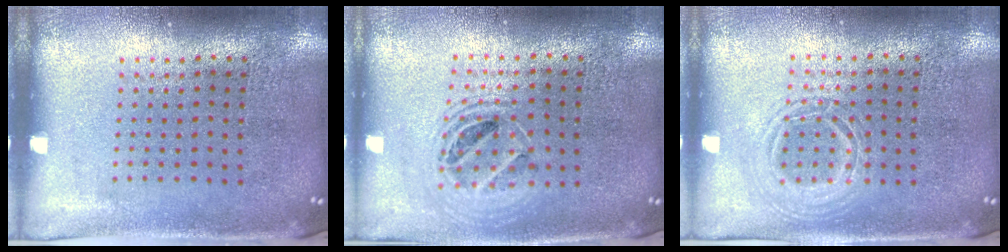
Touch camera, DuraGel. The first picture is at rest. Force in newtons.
{"total": 1.5, "press": 1.3, "slide": 0.8}
{"total": 1.1, "press": 1.0, "slide": 0.1}